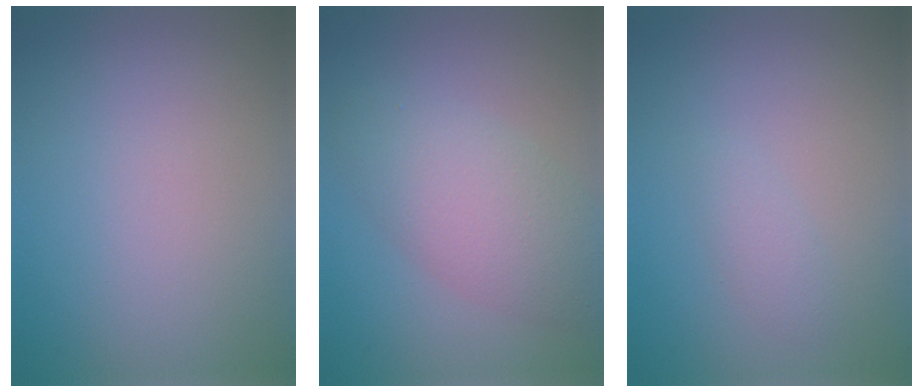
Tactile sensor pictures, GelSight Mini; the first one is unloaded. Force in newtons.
{"total": 5.2, "press": 5.2, "slide": 0.3}
{"total": 1.2, "press": 1.2, "slide": 0.1}